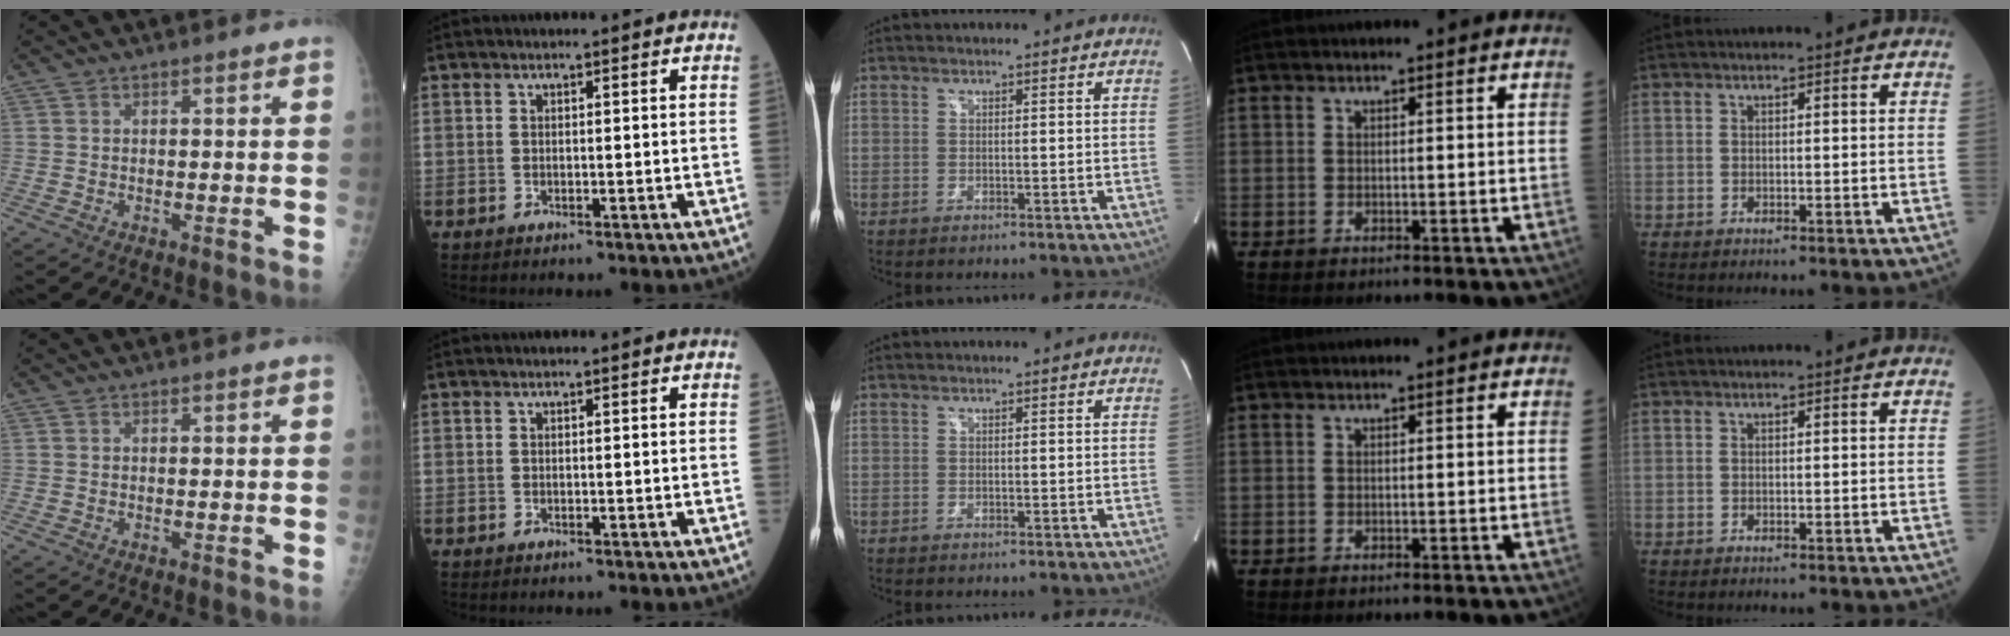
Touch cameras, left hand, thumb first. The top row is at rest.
{}